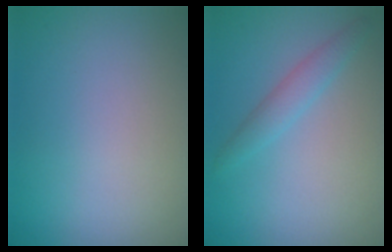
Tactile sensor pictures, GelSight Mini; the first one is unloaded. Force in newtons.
{"total": 1.9, "press": 1.9, "slide": 0.1}